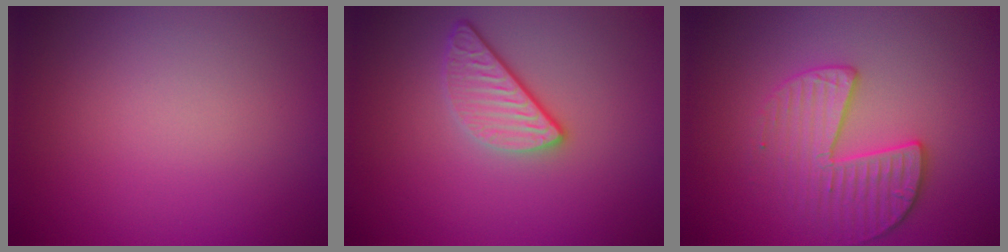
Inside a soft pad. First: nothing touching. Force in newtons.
{"total": 3.2, "press": 2.6, "slide": 1.9}
{"total": 3.4, "press": 3.3, "slide": 1.0}